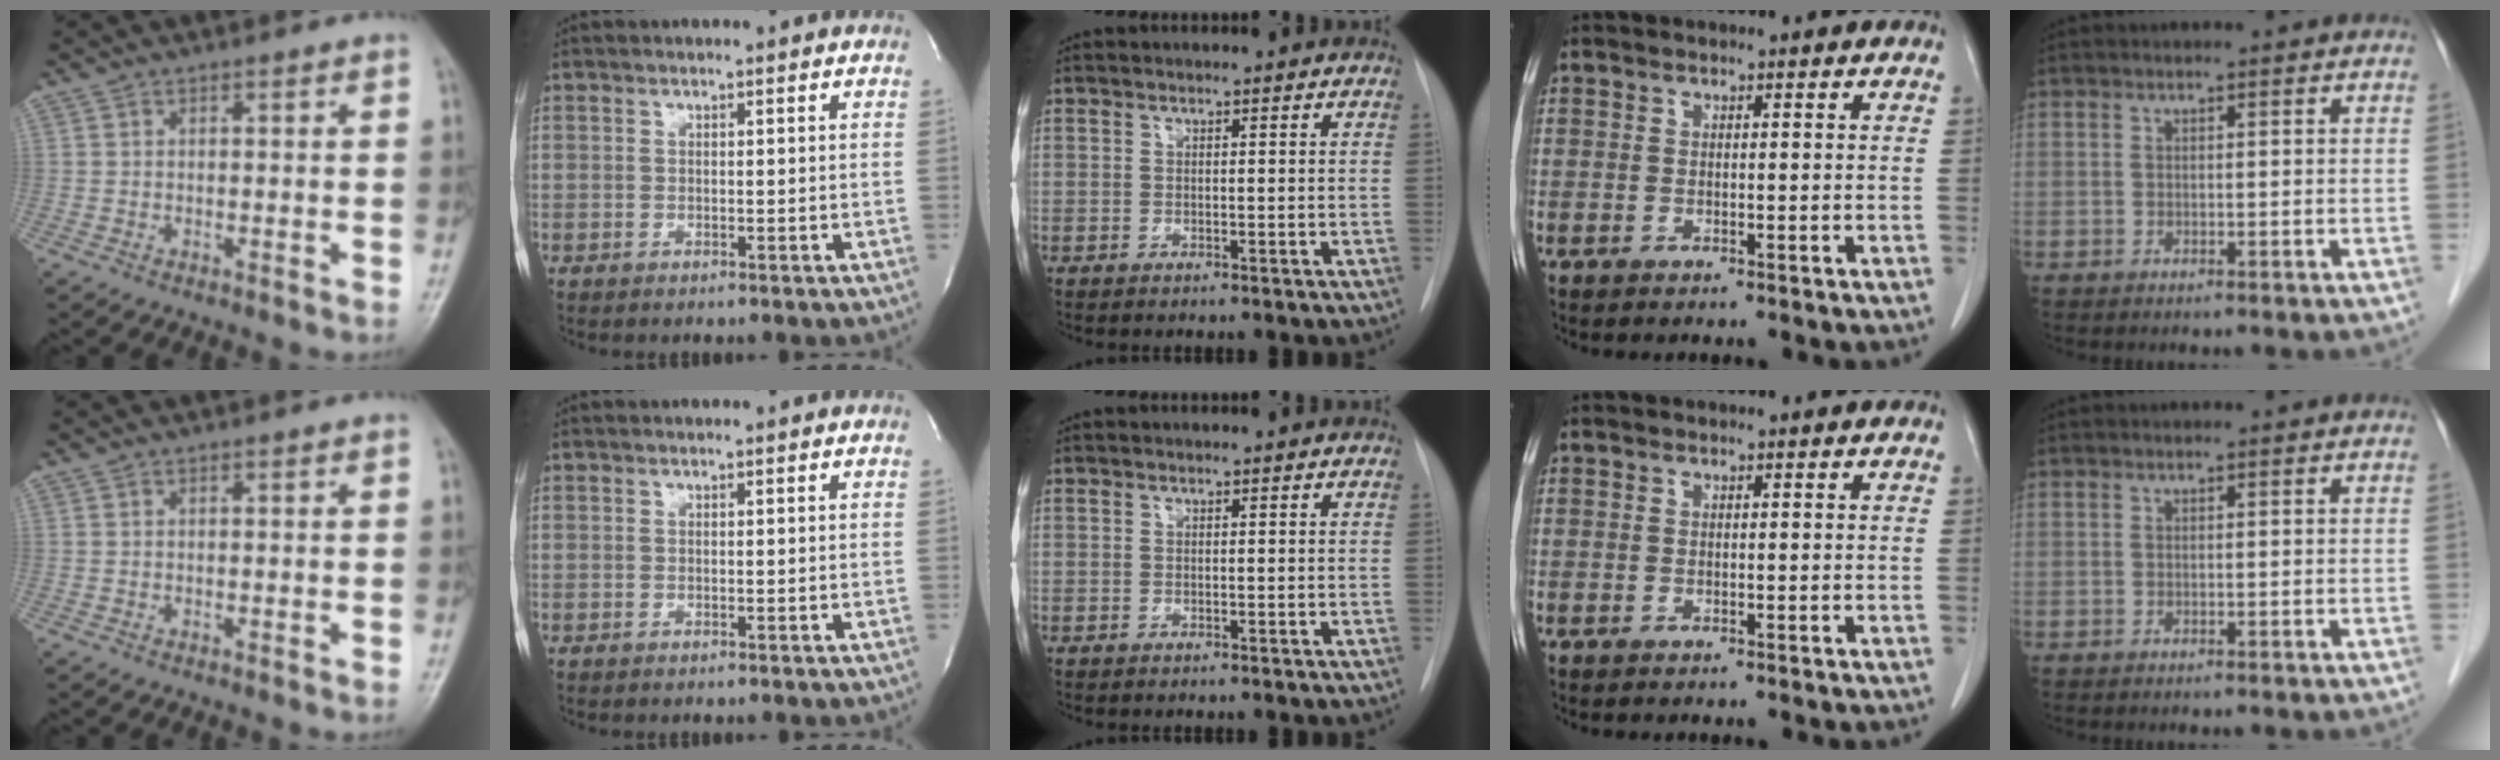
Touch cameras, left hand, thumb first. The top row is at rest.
{}